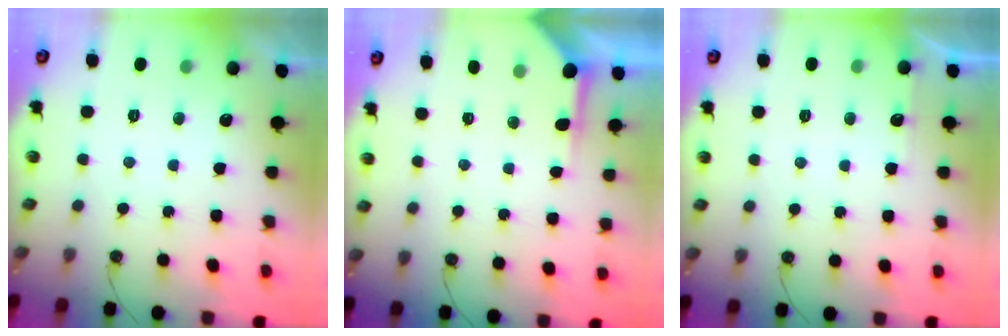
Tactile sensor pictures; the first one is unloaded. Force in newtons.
{"total": 4.7, "press": 4.6, "slide": 0.2}
{"total": 2.7, "press": 2.7, "slide": 0.4}